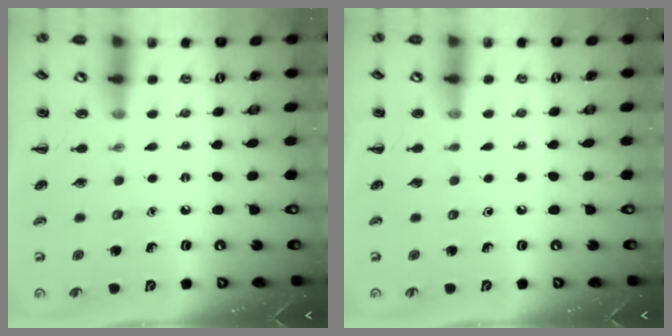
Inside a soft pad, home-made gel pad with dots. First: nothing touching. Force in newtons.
{"total": 0.0}